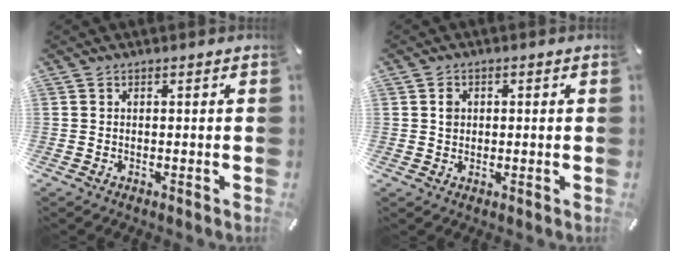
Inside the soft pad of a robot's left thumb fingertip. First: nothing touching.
{"total": 2.1, "force": [0.3, 1.8, 0.9], "torque": [-0.012, 0.005, 0.001]}